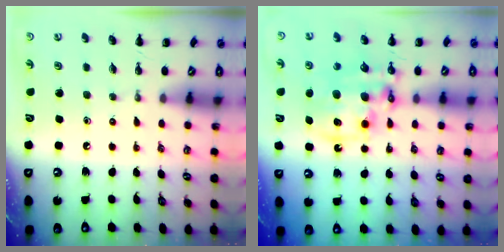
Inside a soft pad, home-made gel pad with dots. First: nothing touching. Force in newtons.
{"total": 13.5, "press": 13.2, "slide": 3.1}